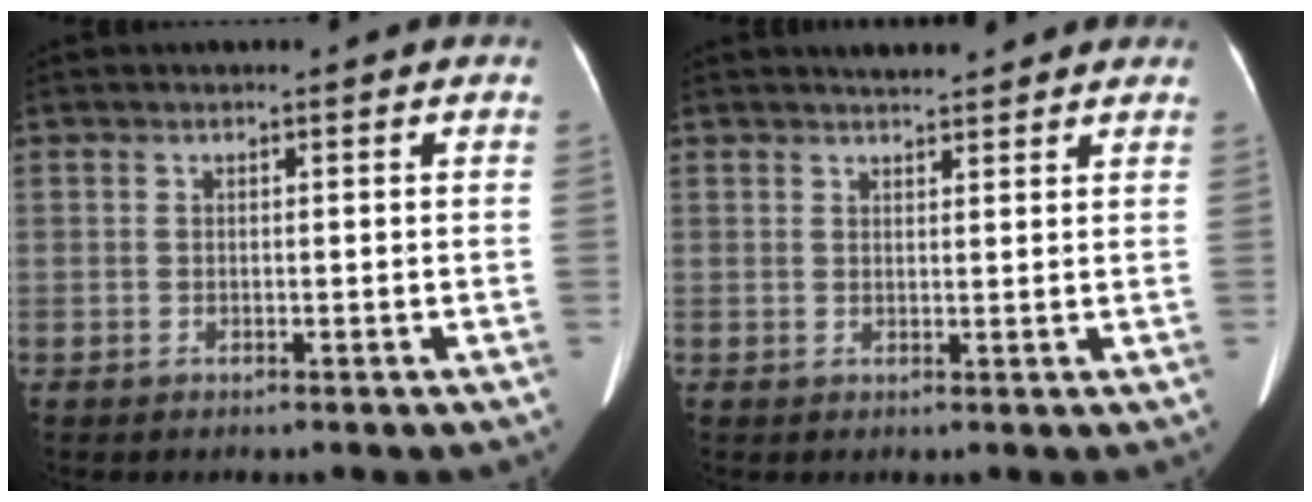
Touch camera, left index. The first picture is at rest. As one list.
[{"total": 4.6, "force": [4.2, 0.9, 1.5], "torque": [-0.023, 0.016, 0.051]}]